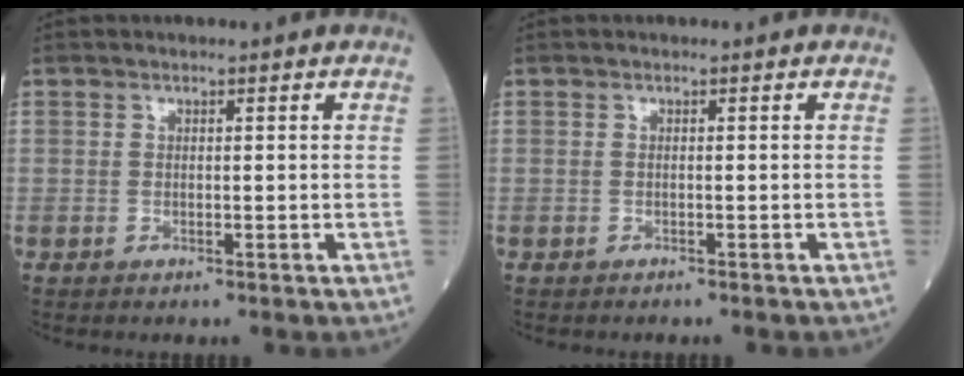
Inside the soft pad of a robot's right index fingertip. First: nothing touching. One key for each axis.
{"total": 0.9, "fx": -0.8, "fy": 0.1, "fz": 0.4, "tx": -0.009, "ty": -0.001, "tz": -0.010}